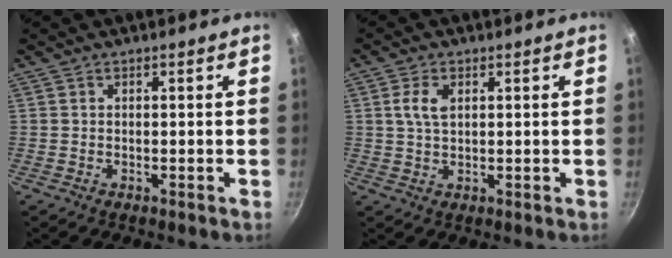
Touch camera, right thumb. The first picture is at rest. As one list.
[{"total": 4.4, "force": [1.3, 2.6, 3.4], "torque": [-0.062, 0.001, 0.023]}]